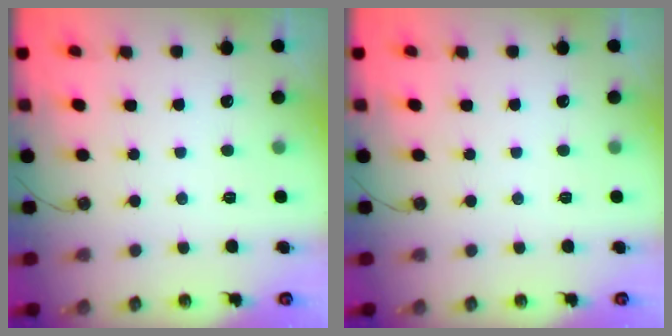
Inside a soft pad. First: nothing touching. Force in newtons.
{"total": 0.0}